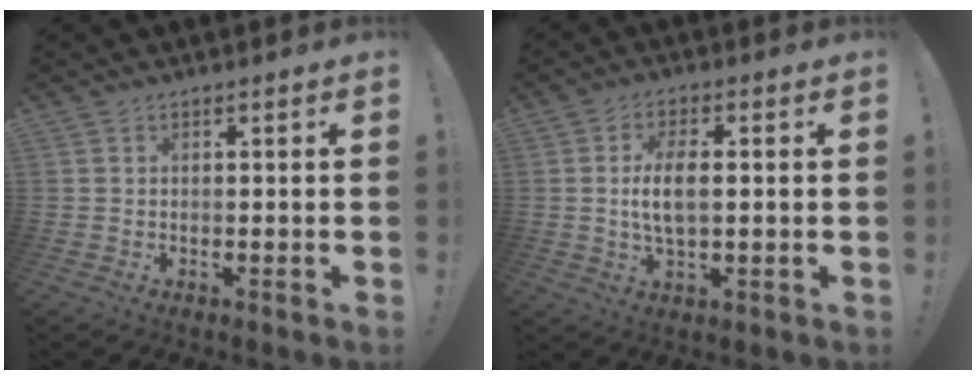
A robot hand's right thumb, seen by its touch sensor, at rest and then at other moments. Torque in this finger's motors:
{"motor_torque": [0.02, 0.30, 0.50, -0.32, 0.06]}